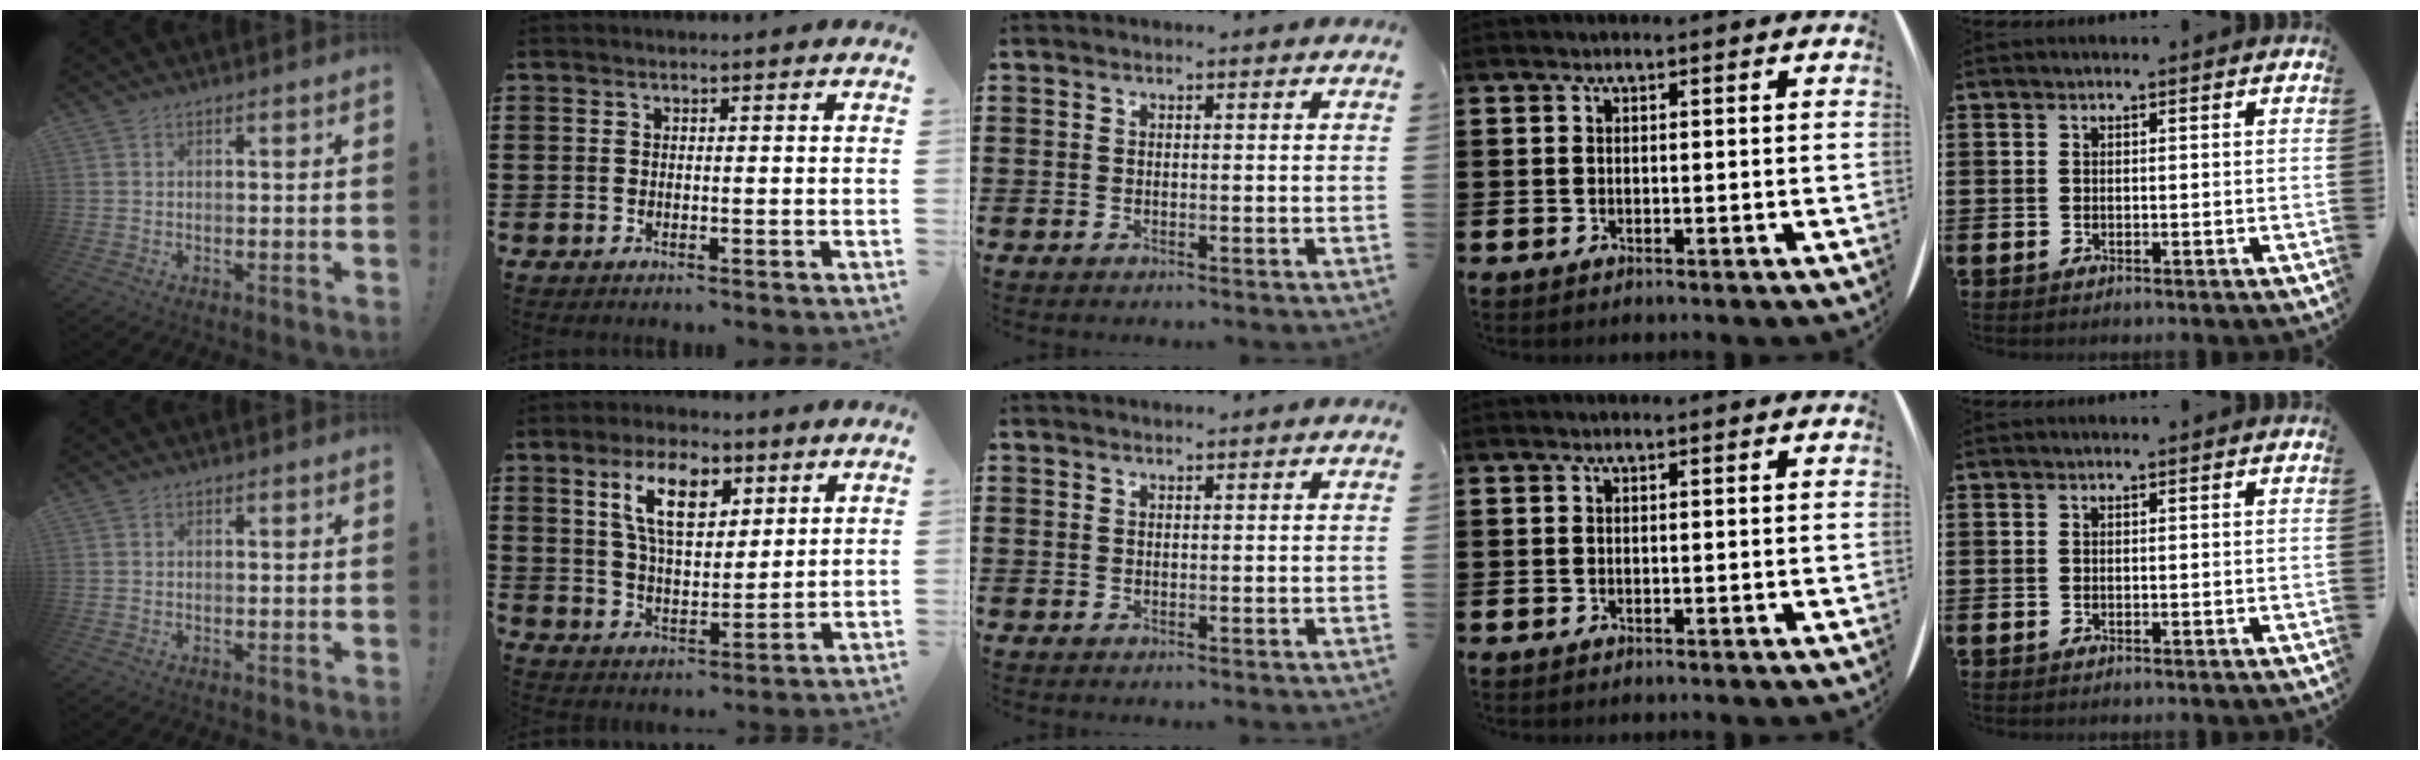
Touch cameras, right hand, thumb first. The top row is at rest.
{"index": {"total": 9.4, "force": [4.5, 4.3, 7.0], "torque": [-0.139, 0.010, 0.078]}, "middle": {"total": 0.5, "force": [0.5, 0.0, 0.0], "torque": [0.000, -0.002, 0.010]}}